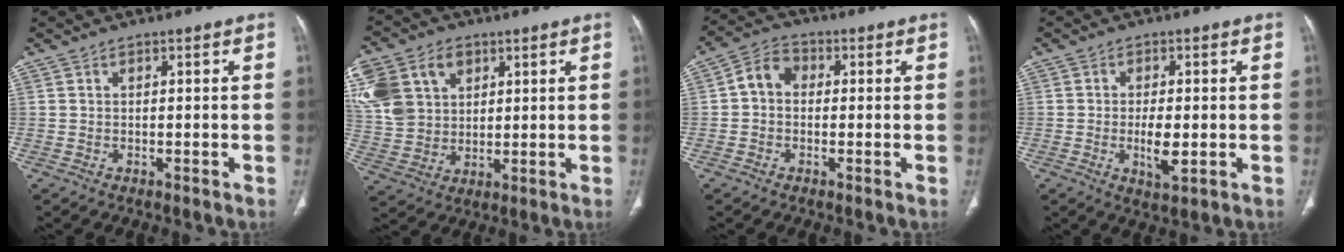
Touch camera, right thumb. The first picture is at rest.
{"total": 19.1, "force": [7.2, 14.4, 10.2], "torque": [-0.241, 0.022, 0.149]}
{"total": 5.4, "force": [0.1, 4.3, 3.3], "torque": [-0.046, 0.016, -0.012]}
{"total": 5.4, "force": [-0.8, 2.0, 4.9], "torque": [-0.085, -0.009, -0.012]}